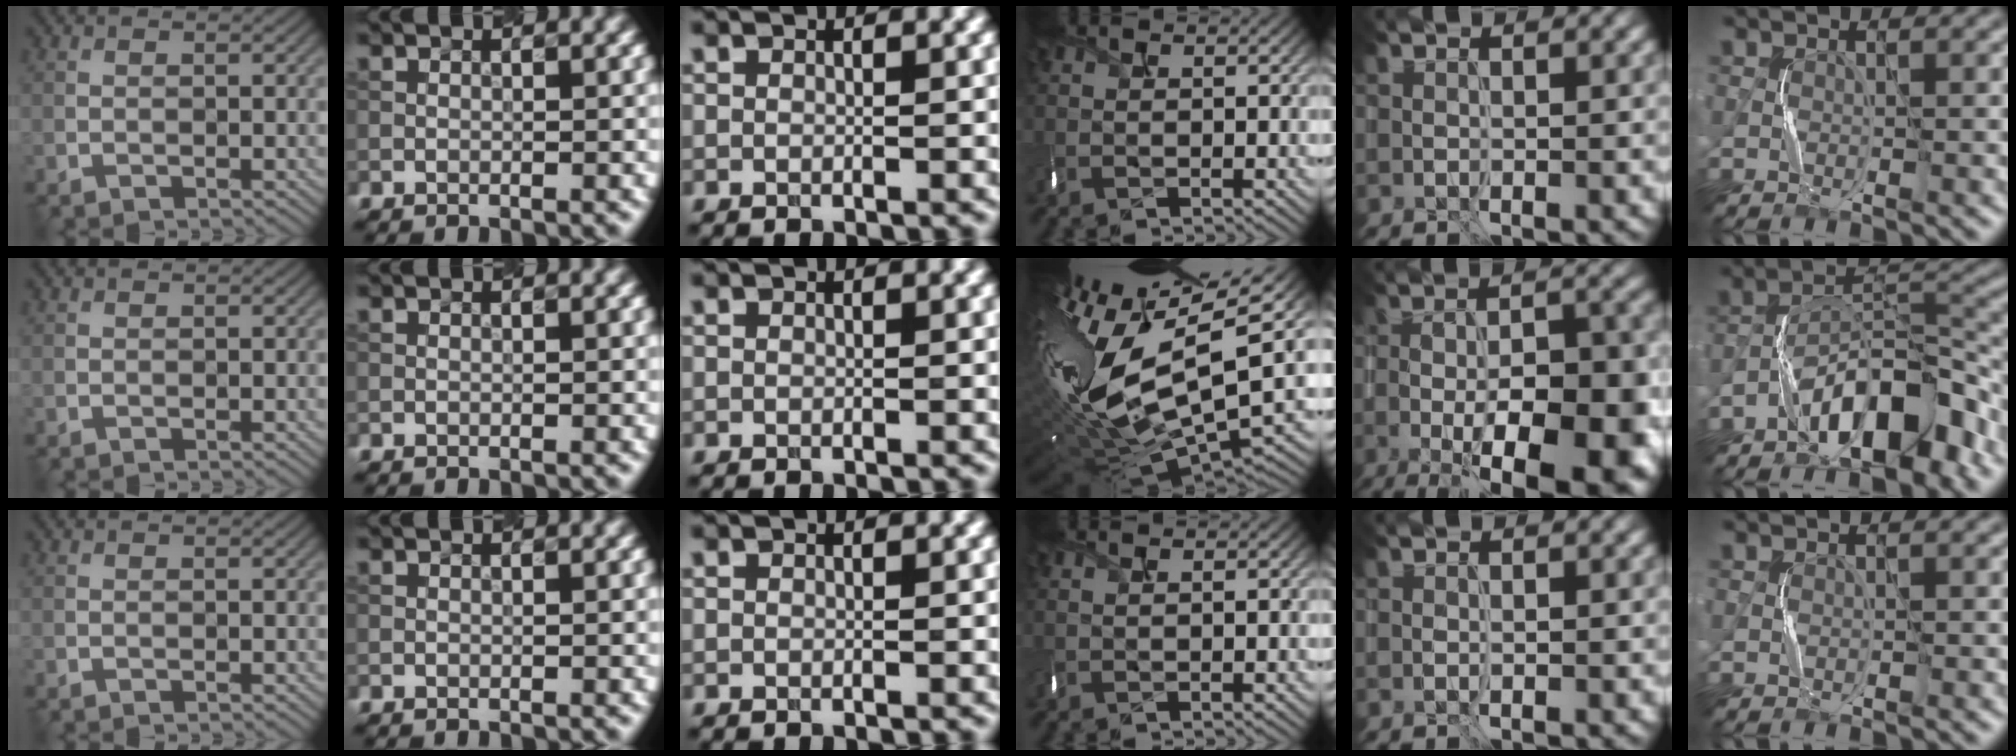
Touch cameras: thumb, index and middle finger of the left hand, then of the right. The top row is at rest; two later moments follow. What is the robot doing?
{"motion": "shake", "object": "box of matches"}